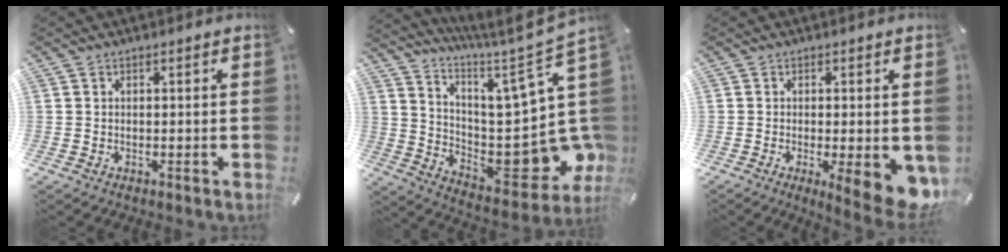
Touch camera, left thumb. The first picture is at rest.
{"total": 17.6, "force": [-1.2, 8.3, 15.5], "torque": [-0.171, -0.041, -0.018]}
{"total": 9.1, "force": [-2.4, 2.3, 8.5], "torque": [-0.105, -0.010, -0.029]}